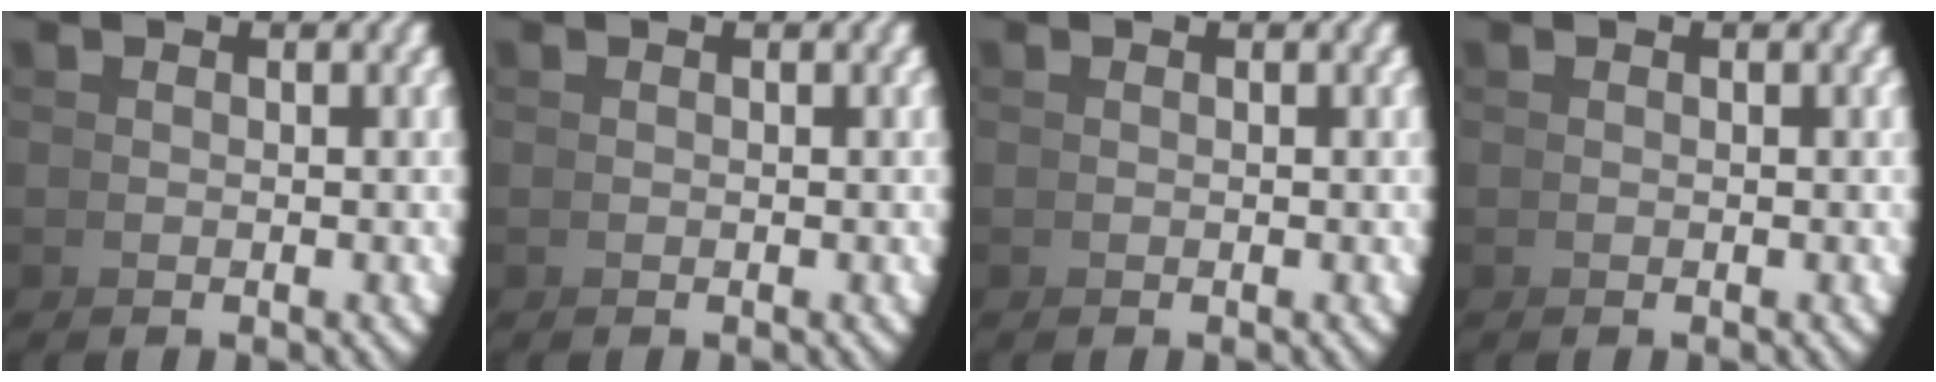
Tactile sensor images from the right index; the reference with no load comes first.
{"total": 0.0}
{"total": 0.0}
{"total": 0.0}